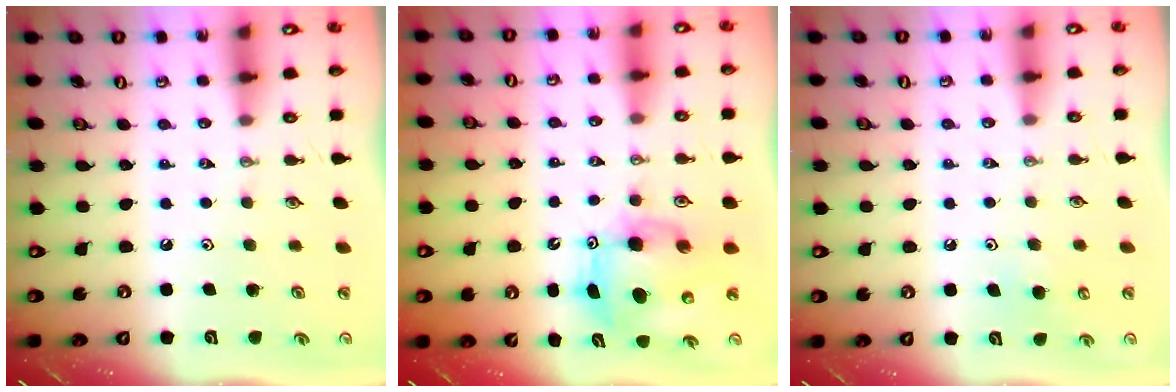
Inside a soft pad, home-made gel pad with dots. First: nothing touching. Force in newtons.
{"total": 8.6, "press": 8.5, "slide": 1.5}
{"total": 6.0, "press": 5.9, "slide": 0.5}